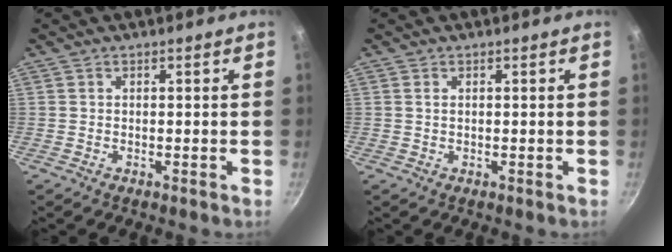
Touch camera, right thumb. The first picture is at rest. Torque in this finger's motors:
{"motor_torque": [-0.57, -0.14, 0.01, -0.37, -0.04]}